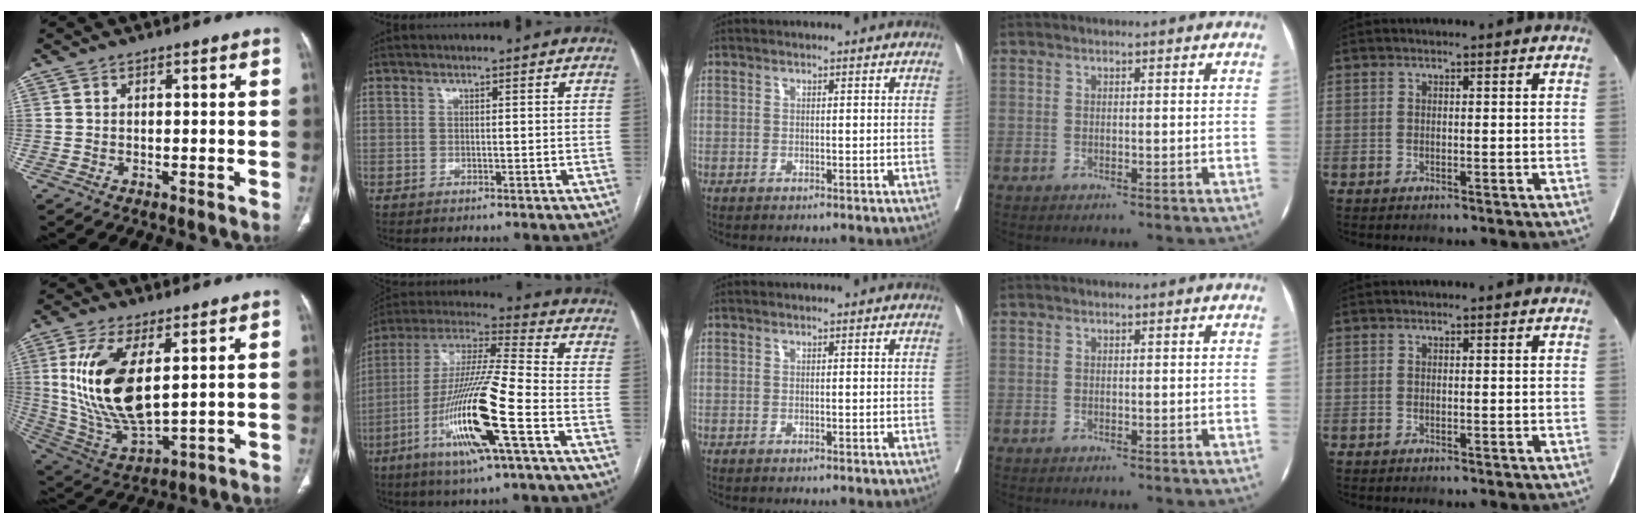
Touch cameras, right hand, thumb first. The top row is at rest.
{"thumb": {"total": 18.0, "force": [4.0, 8.0, 15.6], "torque": [-0.314, -0.025, 0.093]}, "index": {"total": 17.6, "force": [-6.6, 0.3, 16.3], "torque": [-0.328, -0.015, -0.126]}}